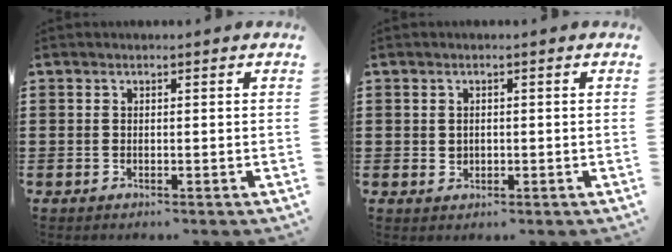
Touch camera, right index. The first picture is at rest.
{"total": 1.2, "force": [0.2, 1.0, 0.6], "torque": [-0.014, 0.008, 0.002]}